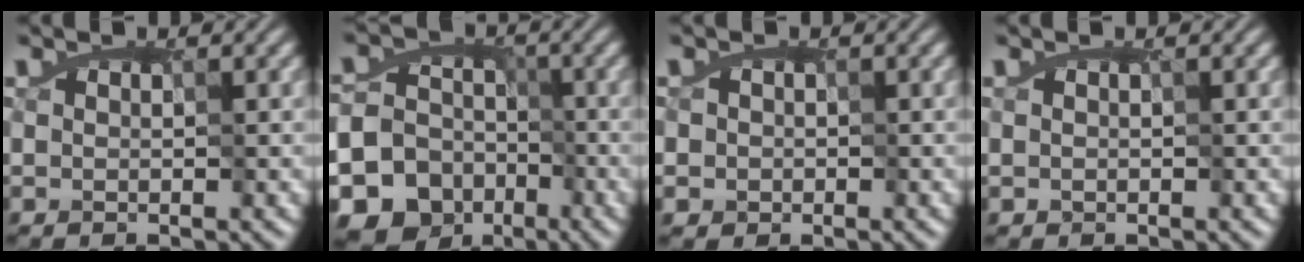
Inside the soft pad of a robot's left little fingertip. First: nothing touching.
{"total": 19.5, "force": [-9.4, 16.7, 3.5], "torque": [-0.104, -0.032, -0.193]}
{"total": 0.8, "force": [-0.1, 0.8, -0.1], "torque": [-0.012, -0.007, 0.012]}
{"total": 0.0}